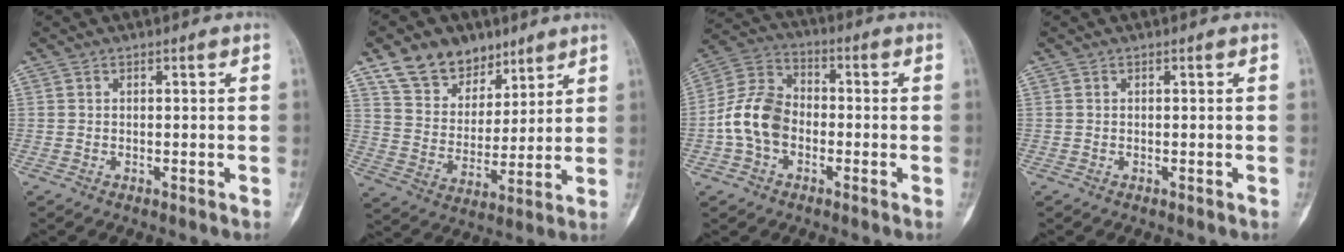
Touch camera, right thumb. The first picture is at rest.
{"total": 13.4, "force": [9.3, 8.6, 4.6], "torque": [-0.041, -0.046, 0.172]}
{"total": 11.1, "force": [-2.4, 8.0, 7.3], "torque": [-0.135, 0.036, -0.058]}
{"total": 0.0}